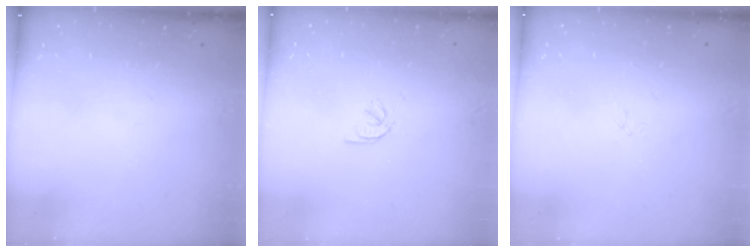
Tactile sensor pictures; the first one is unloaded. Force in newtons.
{"total": 1.6, "press": 1.6, "slide": 0.3}
{"total": 1.7, "press": 1.6, "slide": 0.2}